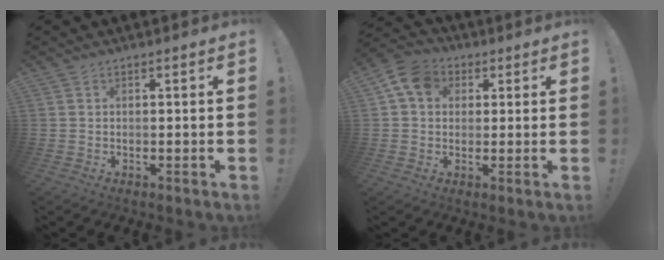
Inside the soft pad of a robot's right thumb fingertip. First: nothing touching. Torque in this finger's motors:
{"motor_torque": [1.16, 1.22, 0.87, 0.20, 0.04]}